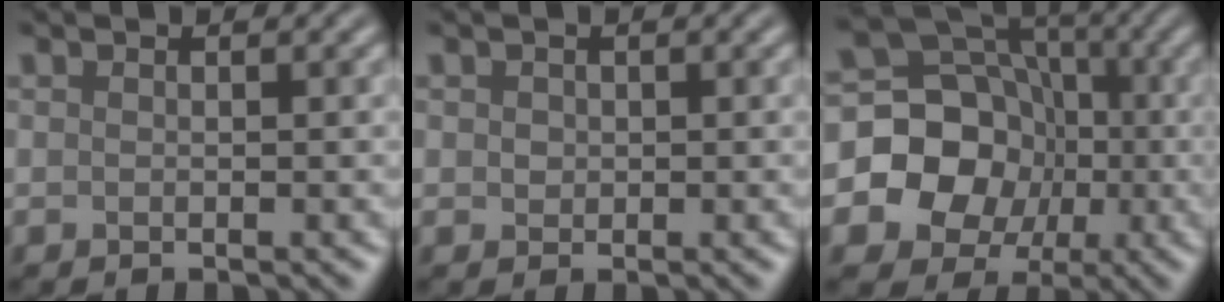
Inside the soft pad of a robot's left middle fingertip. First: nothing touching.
{"total": 1.3, "force": [0.5, 1.1, 0.5], "torque": [-0.002, 0.011, -0.003]}
{"total": 12.0, "force": [-1.3, 10.8, 5.2], "torque": [-0.100, 0.019, -0.049]}